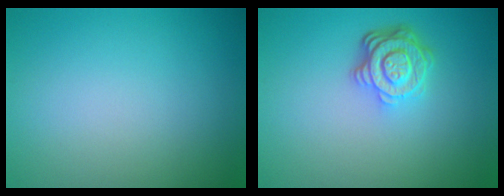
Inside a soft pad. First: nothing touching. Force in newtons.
{"total": 4.3, "press": 3.3, "slide": 2.7}